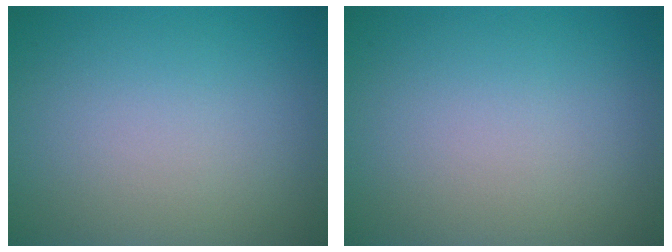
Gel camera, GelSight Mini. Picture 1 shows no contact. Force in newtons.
{"total": 0.0}